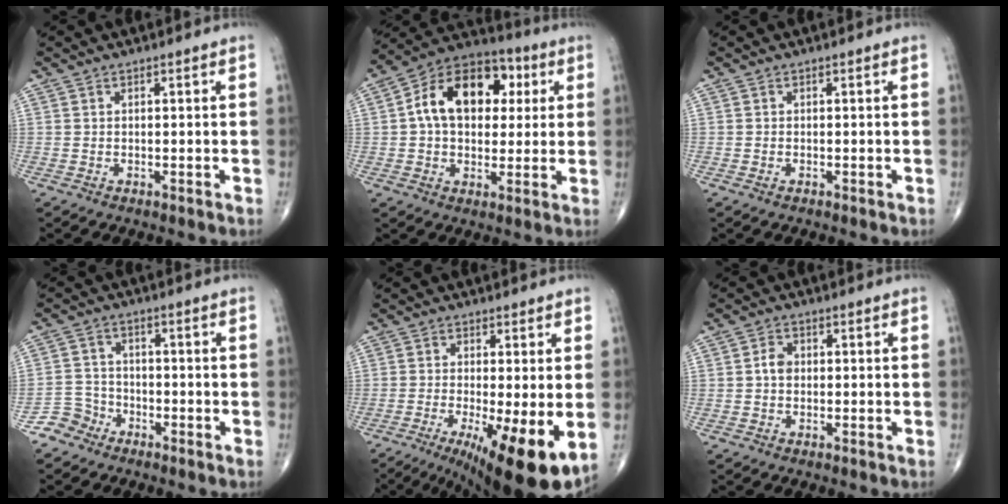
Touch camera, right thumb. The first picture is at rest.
{"total": 17.1, "force": [3.5, 11.4, 12.2], "torque": [-0.163, 0.020, 0.047]}
{"total": 0.5, "force": [-0.2, 0.3, 0.3], "torque": [-0.011, 0.002, -0.003]}
{"total": 4.6, "force": [-3.2, 3.2, -0.2], "torque": [0.025, 0.024, -0.070]}
{"total": 13.6, "force": [-4.0, 2.9, 12.6], "torque": [-0.174, -0.020, -0.052]}
{"total": 2.5, "force": [0.0, 1.9, 1.6], "torque": [-0.022, 0.007, -0.006]}